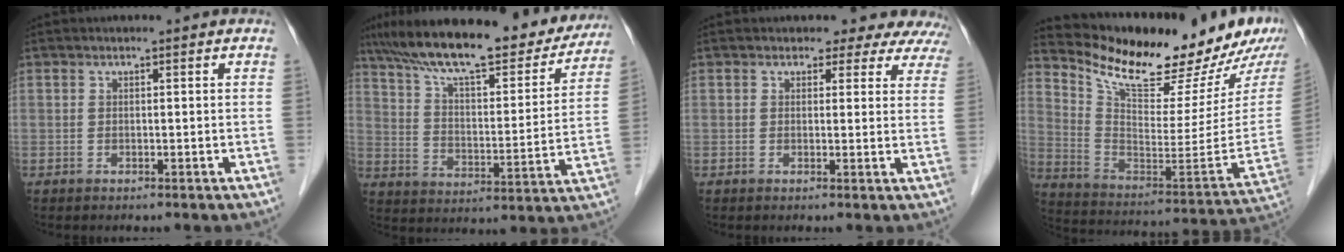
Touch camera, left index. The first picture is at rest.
{"total": 25.5, "force": [21.5, 5.9, 12.4], "torque": [-0.204, 0.009, 0.305]}
{"total": 8.4, "force": [7.8, 3.2, 0.7], "torque": [0.029, -0.007, 0.053]}
{"total": 22.8, "force": [19.1, 4.6, 11.5], "torque": [-0.188, -0.051, 0.285]}